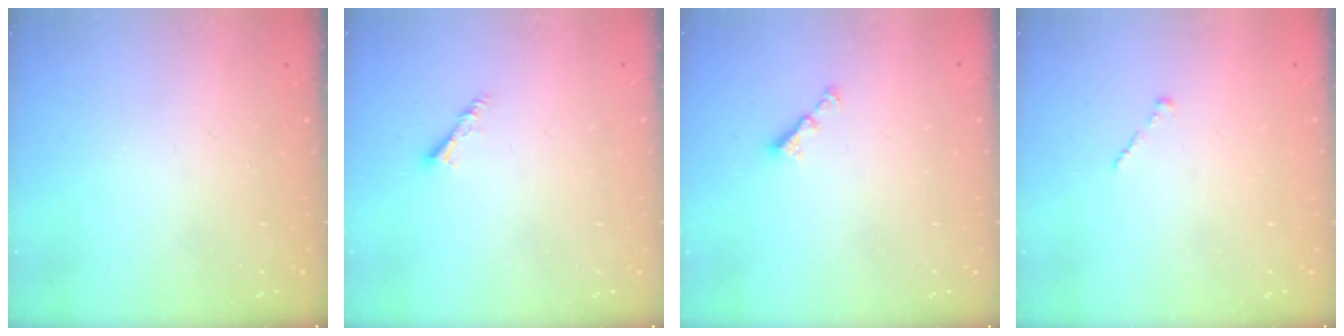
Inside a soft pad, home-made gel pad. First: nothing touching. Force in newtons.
{"total": 3.0, "press": 2.9, "slide": 0.6}
{"total": 2.8, "press": 2.7, "slide": 0.5}
{"total": 0.0}